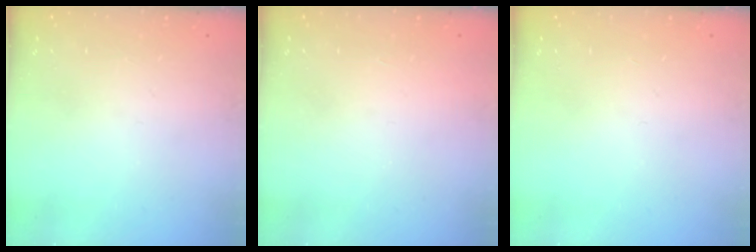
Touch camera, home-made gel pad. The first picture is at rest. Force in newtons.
{"total": 1.6, "press": 1.6, "slide": 0.1}
{"total": 0.0}